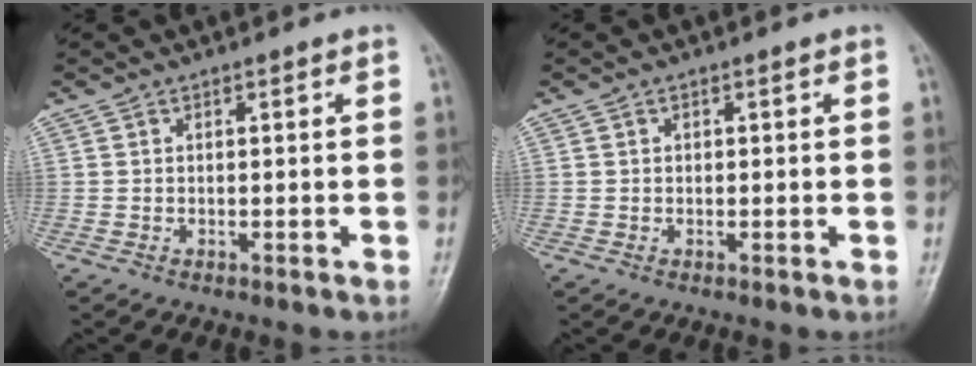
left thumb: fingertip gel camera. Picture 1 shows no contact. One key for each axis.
{"total": 0.6, "fx": 0.1, "fy": 0.6, "fz": 0.2, "tx": 0.003, "ty": 0.002, "tz": 0.001}